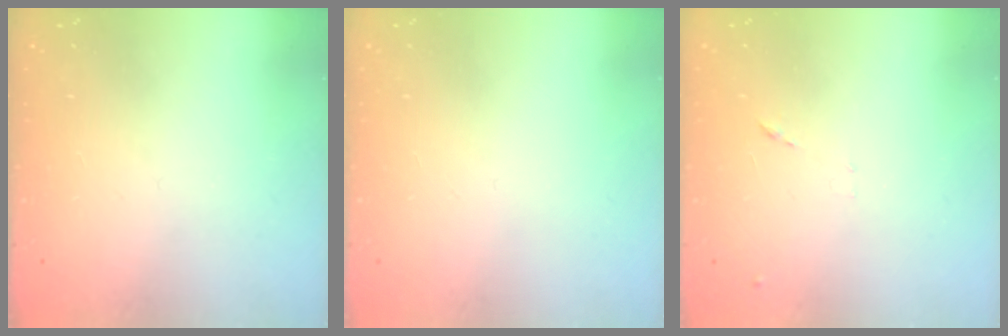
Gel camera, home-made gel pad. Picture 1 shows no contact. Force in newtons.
{"total": 0.0}
{"total": 7.5, "press": 7.4, "slide": 0.6}